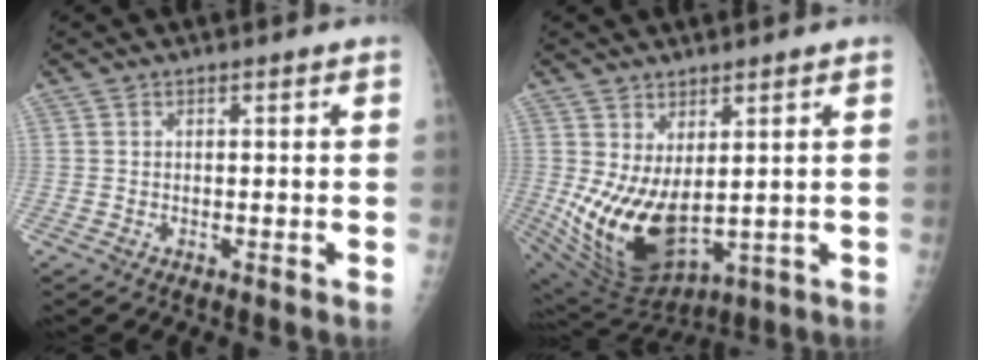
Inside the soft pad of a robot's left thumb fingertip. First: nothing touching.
{"total": 13.7, "force": [1.0, 7.3, 11.5], "torque": [-0.201, -0.032, 0.050]}